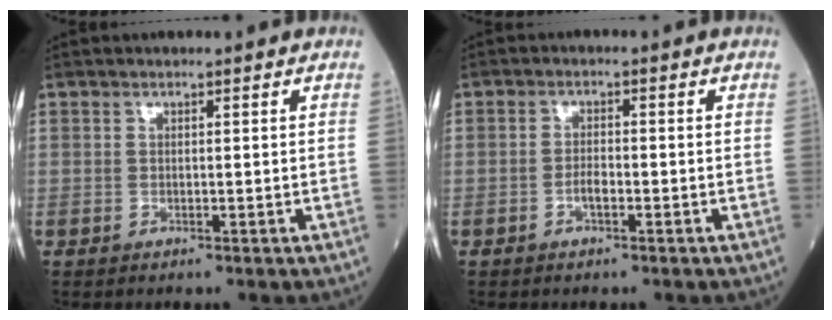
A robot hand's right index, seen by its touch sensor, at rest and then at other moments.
{"total": 1.9, "force": [-0.9, 0.6, 1.6], "torque": [-0.029, 0.003, -0.017]}